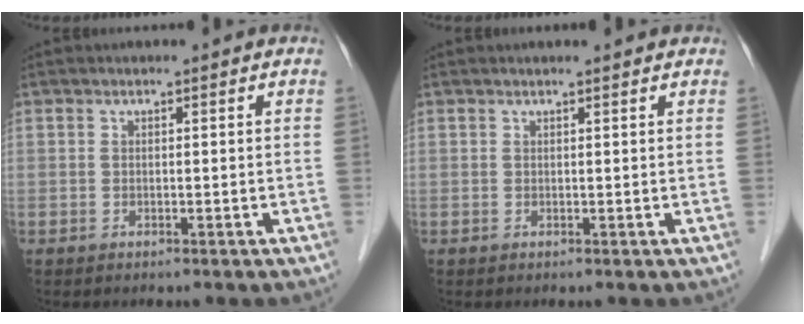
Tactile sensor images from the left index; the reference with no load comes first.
{"total": 1.9, "force": [1.8, 0.3, 0.7], "torque": [-0.014, 0.012, 0.018]}